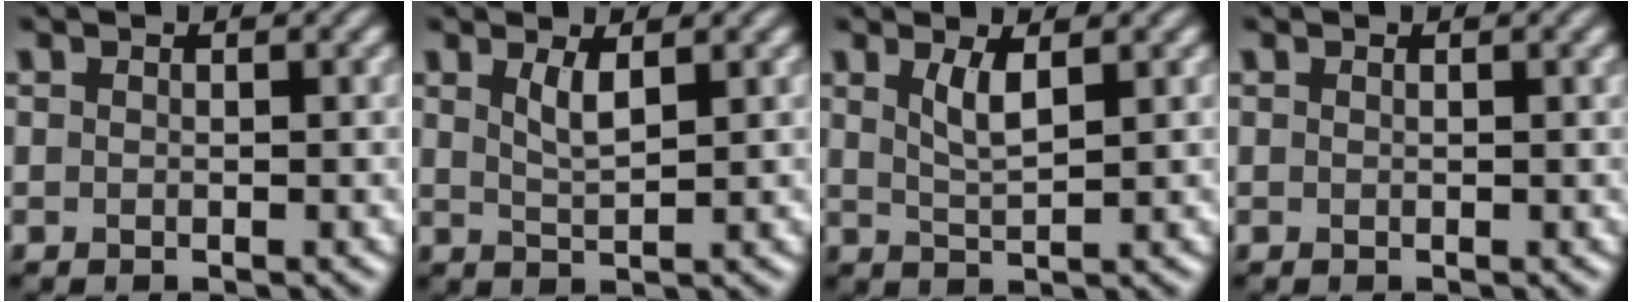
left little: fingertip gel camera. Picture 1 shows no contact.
{"total": 2.0, "force": [1.1, 0.5, 1.6], "torque": [-0.032, -0.004, 0.022]}
{"total": 2.3, "force": [1.1, 0.6, 2.0], "torque": [-0.039, -0.005, 0.025]}
{"total": 0.7, "force": [0.3, 0.2, 0.6], "torque": [-0.005, 0.005, 0.003]}